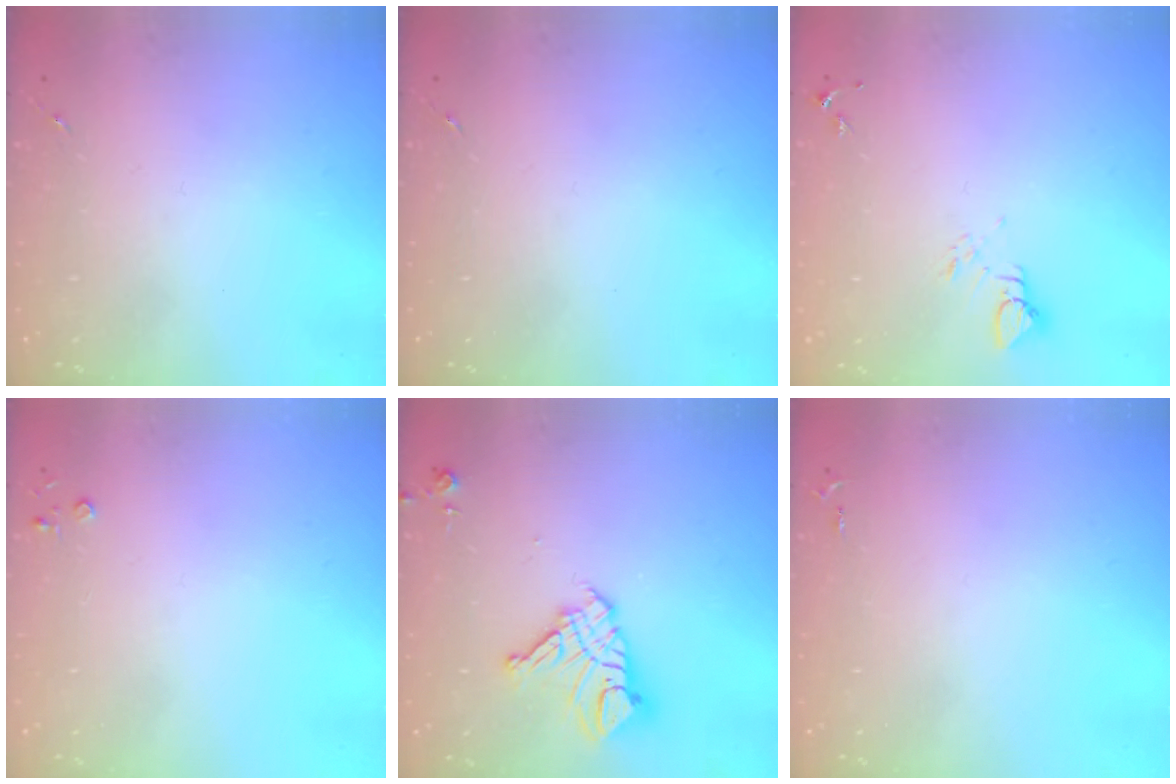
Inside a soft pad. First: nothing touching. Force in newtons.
{"total": 0.0}
{"total": 3.7, "press": 3.7, "slide": 0.1}
{"total": 2.2, "press": 2.2, "slide": 0.3}
{"total": 14.0, "press": 13.9, "slide": 1.5}
{"total": 2.5, "press": 2.5, "slide": 0.3}